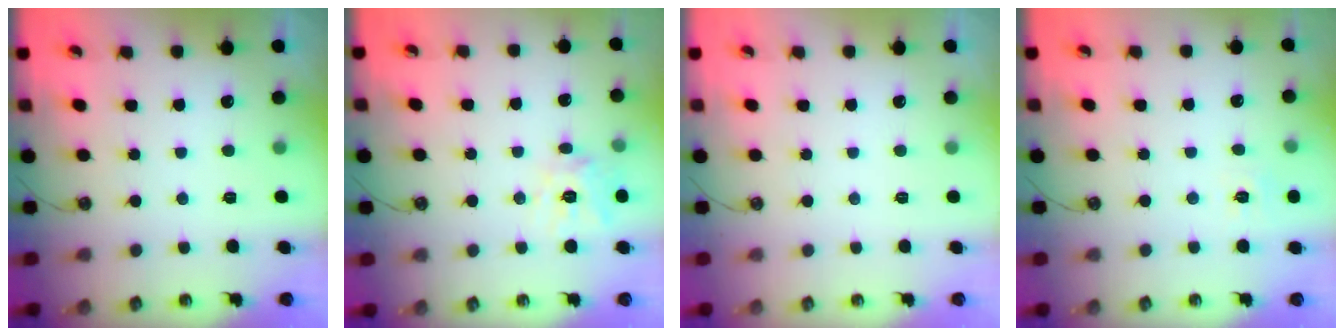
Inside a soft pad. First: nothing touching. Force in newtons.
{"total": 11.4, "press": 11.3, "slide": 0.9}
{"total": 0.0}
{"total": 4.7, "press": 4.7, "slide": 0.6}